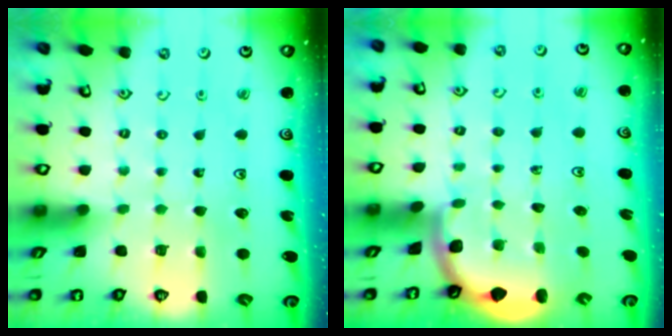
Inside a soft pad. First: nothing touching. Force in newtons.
{"total": 1.9, "press": 1.9, "slide": 0.0}